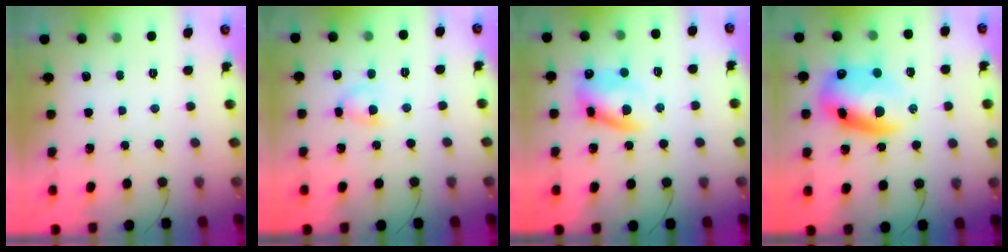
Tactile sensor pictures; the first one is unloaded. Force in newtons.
{"total": 5.0, "press": 4.8, "slide": 1.5}
{"total": 11.5, "press": 11.1, "slide": 2.8}
{"total": 12.9, "press": 12.7, "slide": 2.5}